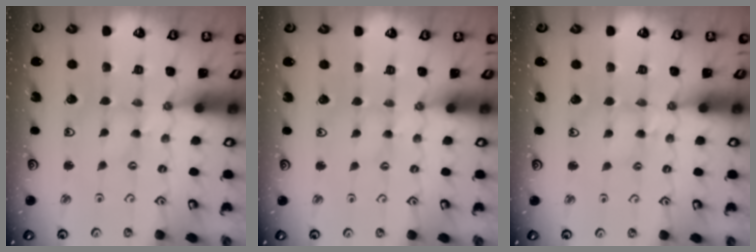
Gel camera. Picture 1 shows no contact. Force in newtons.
{"total": 1.2, "press": 1.2, "slide": 0.3}
{"total": 5.6, "press": 5.6, "slide": 0.4}